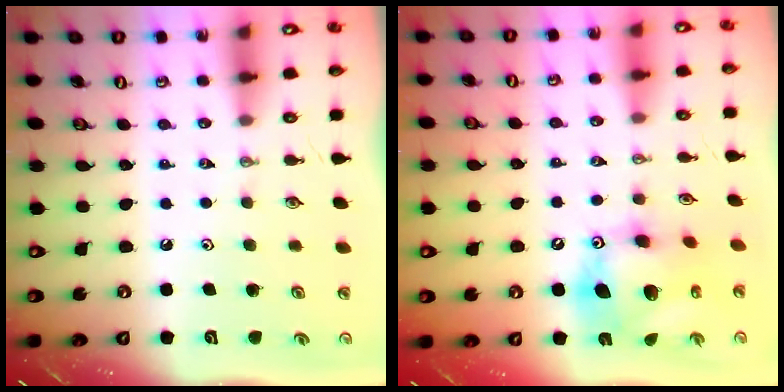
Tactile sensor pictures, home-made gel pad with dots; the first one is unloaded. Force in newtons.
{"total": 15.1, "press": 15.0, "slide": 1.5}